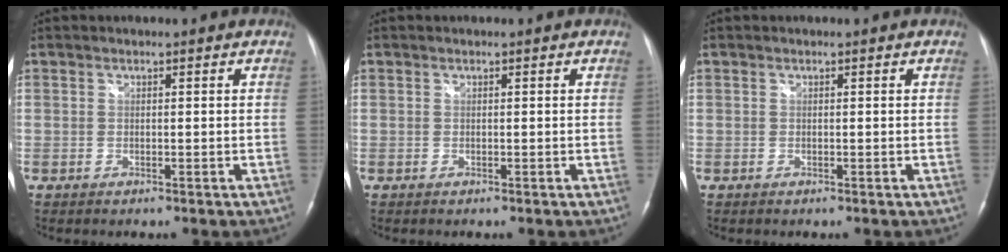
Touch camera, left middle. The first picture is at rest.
{"total": 0.0}
{"total": 0.0}